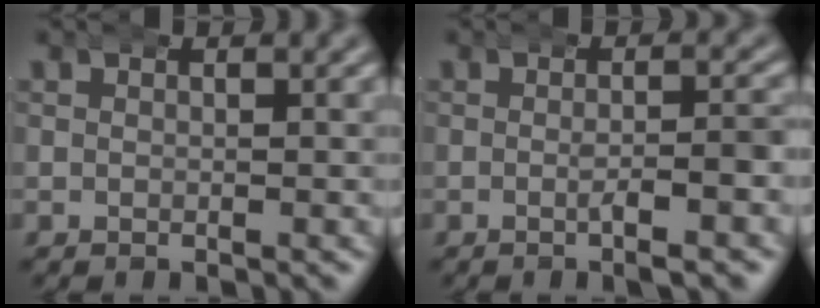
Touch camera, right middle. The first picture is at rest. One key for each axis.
{"total": 2.5, "fx": -0.6, "fy": 0.4, "fz": 2.4, "tx": -0.024, "ty": 0.003, "tz": -0.024}